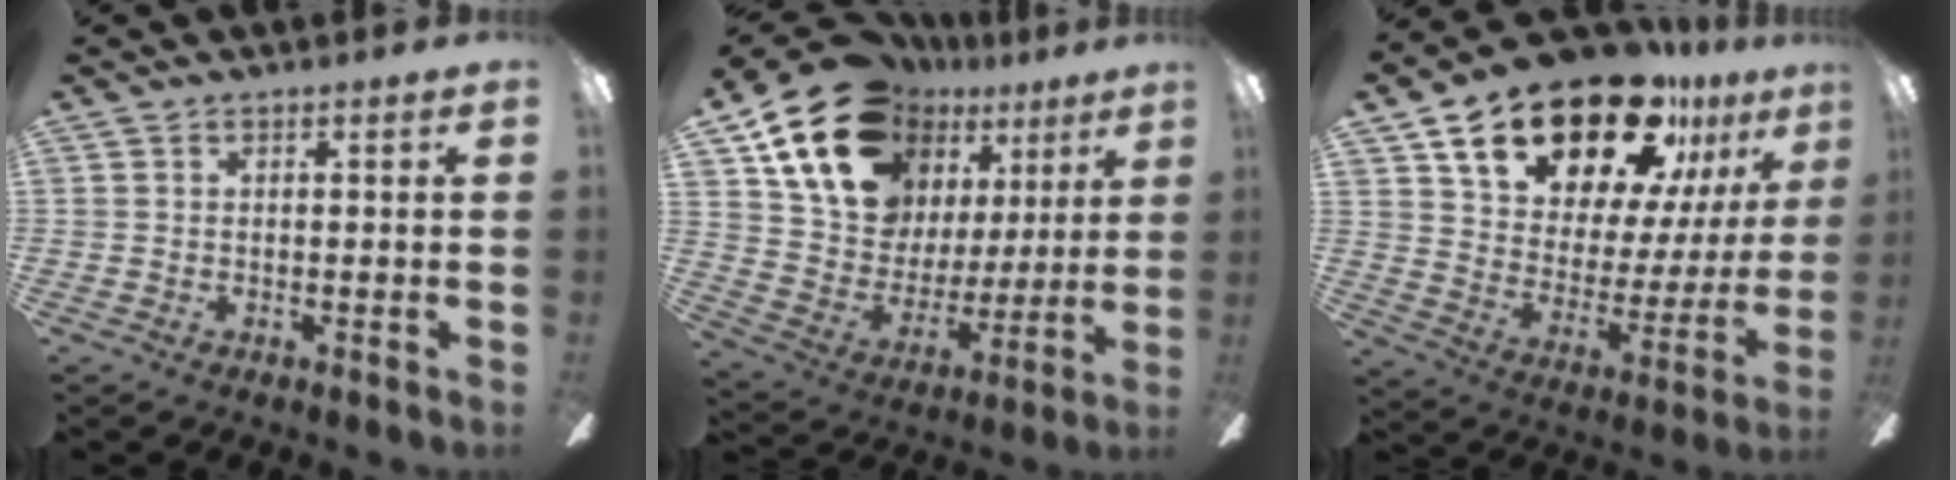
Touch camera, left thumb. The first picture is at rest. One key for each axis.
{"total": 21.0, "fx": 13.9, "fy": 12.9, "fz": 8.9, "tx": -0.175, "ty": -0.073, "tz": 0.265}
{"total": 24.8, "fx": 17.9, "fy": 11.5, "fz": 12.6, "tx": -0.211, "ty": -0.106, "tz": 0.317}